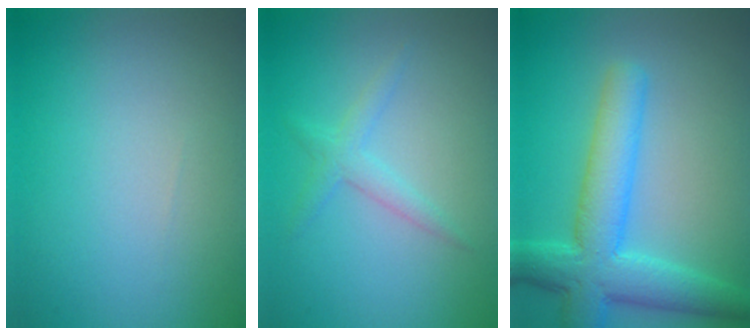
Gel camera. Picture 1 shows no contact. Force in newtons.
{"total": 1.7, "press": 1.7, "slide": 0.1}
{"total": 6.7, "press": 6.7, "slide": 0.2}